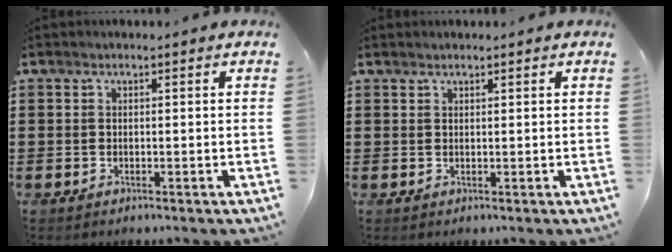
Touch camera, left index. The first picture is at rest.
{"total": 0.8, "force": [0.7, 0.1, 0.1], "torque": [-0.003, 0.000, 0.015]}